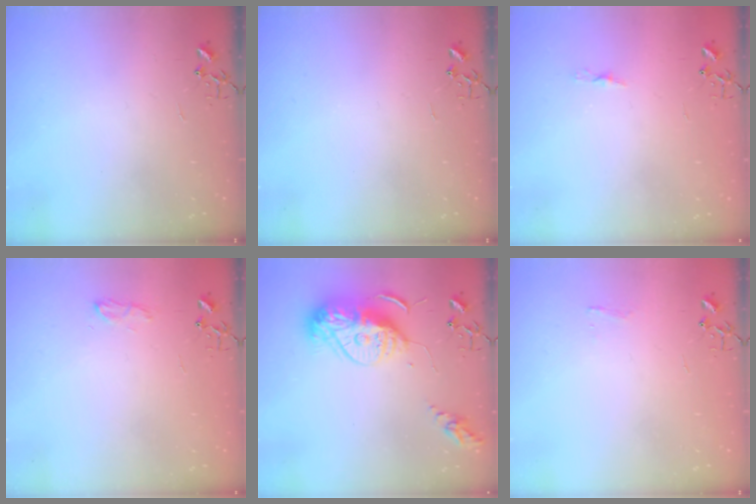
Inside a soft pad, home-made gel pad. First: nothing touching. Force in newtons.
{"total": 0.0}
{"total": 3.8, "press": 3.7, "slide": 0.3}
{"total": 7.9, "press": 7.8, "slide": 0.9}
{"total": 14.7, "press": 14.6, "slide": 1.3}
{"total": 3.4, "press": 3.4, "slide": 0.4}